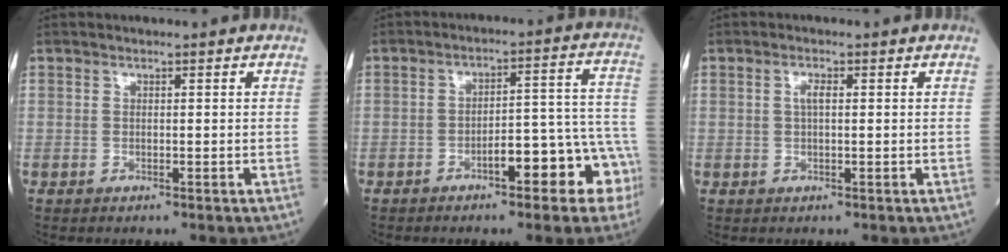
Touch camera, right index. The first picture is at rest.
{"total": 10.8, "force": [-5.1, 3.0, 8.9], "torque": [-0.096, 0.045, -0.065]}
{"total": 1.7, "force": [0.3, 0.4, 1.6], "torque": [-0.032, 0.003, 0.005]}